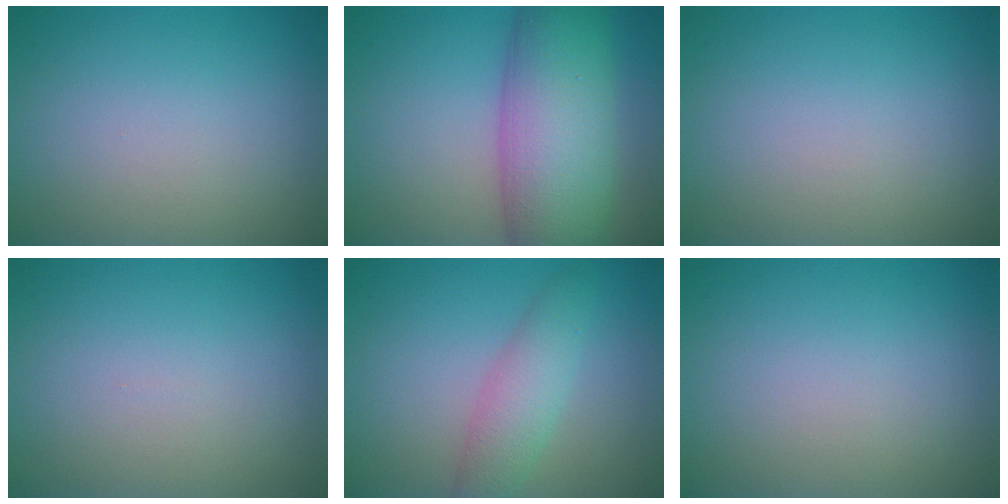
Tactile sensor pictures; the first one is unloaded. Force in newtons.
{"total": 11.2, "press": 11.2, "slide": 0.4}
{"total": 0.0}
{"total": 0.0}
{"total": 3.5, "press": 3.5, "slide": 0.1}
{"total": 0.0}